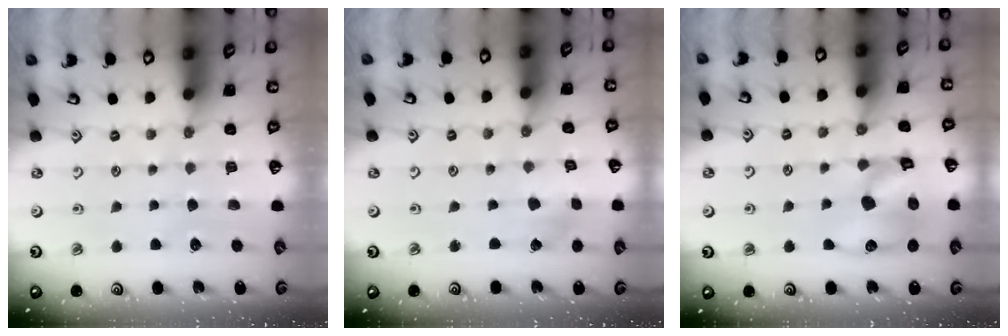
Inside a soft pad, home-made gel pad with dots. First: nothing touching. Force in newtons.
{"total": 2.5, "press": 2.4, "slide": 0.3}
{"total": 13.1, "press": 13.0, "slide": 1.8}